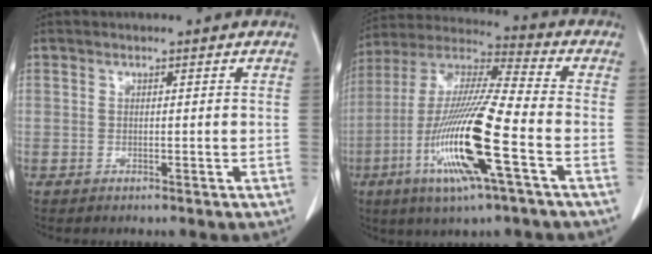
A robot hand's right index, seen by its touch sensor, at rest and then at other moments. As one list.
[{"total": 18.4, "force": [-6.2, 0.8, 17.3], "torque": [-0.360, -0.021, -0.120]}]